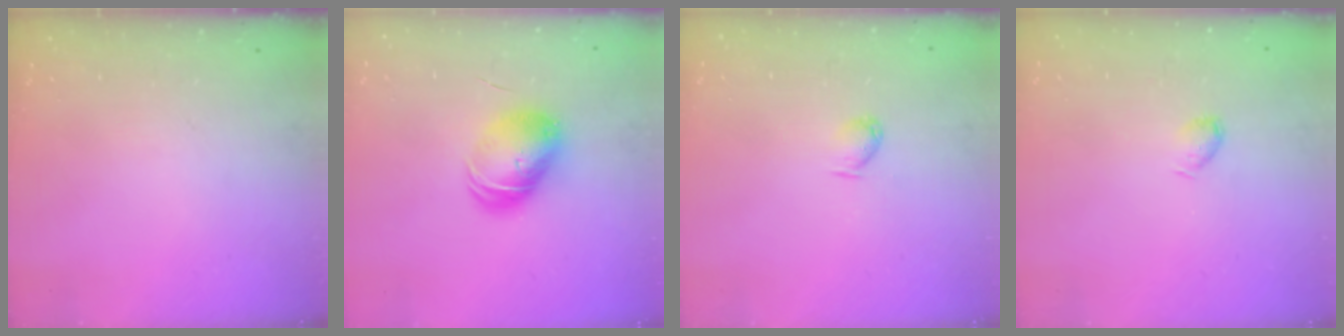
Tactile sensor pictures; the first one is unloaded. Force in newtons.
{"total": 9.2, "press": 9.2, "slide": 0.7}
{"total": 3.4, "press": 3.4, "slide": 0.6}
{"total": 3.7, "press": 3.7, "slide": 0.7}